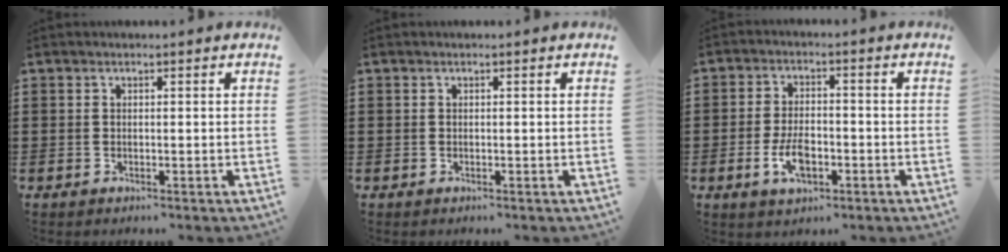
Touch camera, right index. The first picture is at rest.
{"total": 0.0}
{"total": 5.8, "force": [-2.0, 2.9, 4.7], "torque": [-0.106, 0.000, -0.040]}